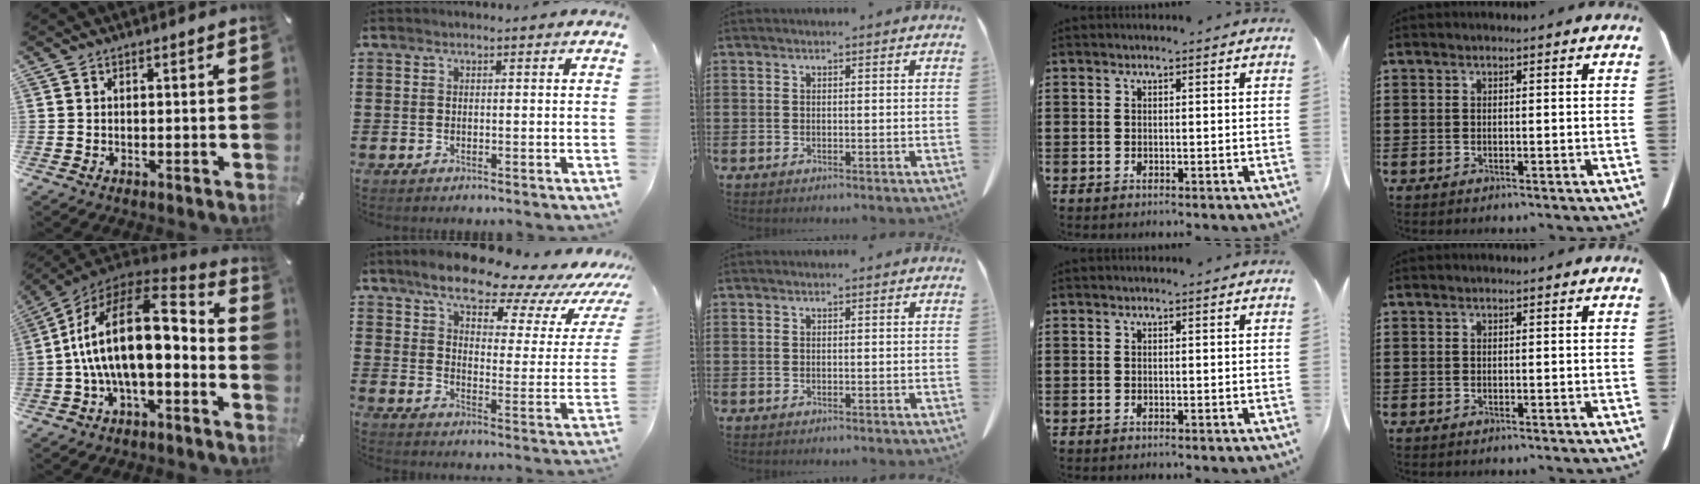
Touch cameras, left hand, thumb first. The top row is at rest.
{"thumb": {"total": 20.8, "force": [0.6, 10.5, 18.0], "torque": [-0.342, 0.003, 0.013]}, "index": {"total": 12.2, "force": [10.2, 3.5, 5.8], "torque": [-0.112, -0.066, 0.167]}}